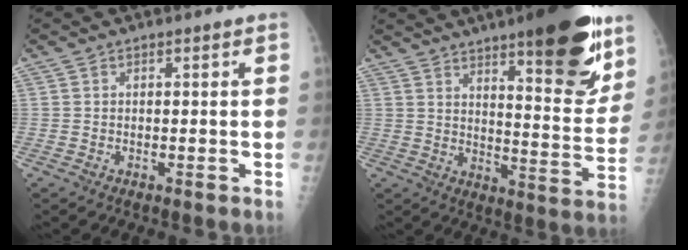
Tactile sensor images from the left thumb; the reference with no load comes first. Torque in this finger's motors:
{"motor_torque": [2.91, 1.49, 1.65, -1.08, 0.41]}